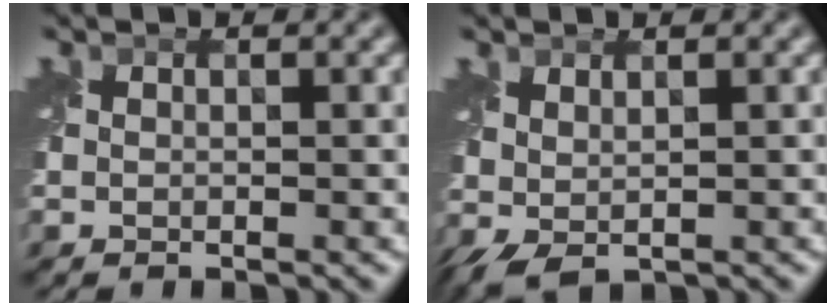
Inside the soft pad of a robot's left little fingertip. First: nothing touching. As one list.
[{"total": 1.8, "force": [0.4, 0.9, 1.5], "torque": [-0.036, 0.000, 0.012]}]